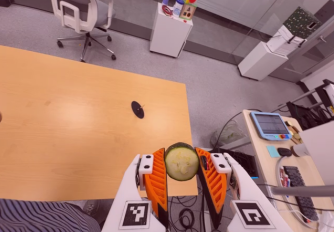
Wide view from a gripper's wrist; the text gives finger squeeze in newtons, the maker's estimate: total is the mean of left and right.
{"total": 11.5, "left": 12.3, "right": 10.8}